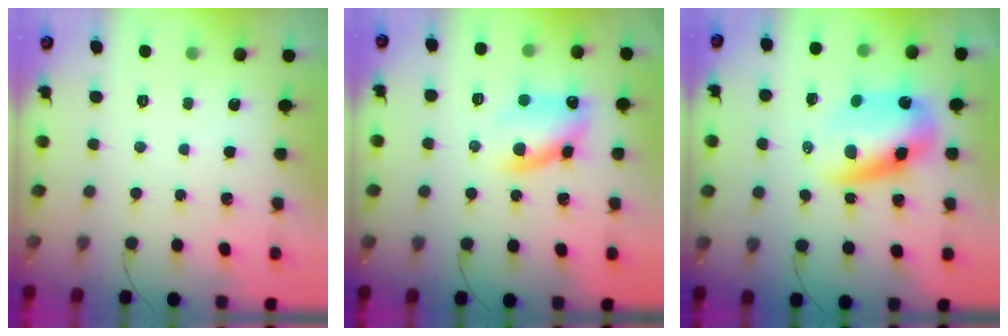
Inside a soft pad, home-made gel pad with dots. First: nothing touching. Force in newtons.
{"total": 11.0, "press": 10.9, "slide": 1.4}
{"total": 10.3, "press": 9.9, "slide": 2.8}